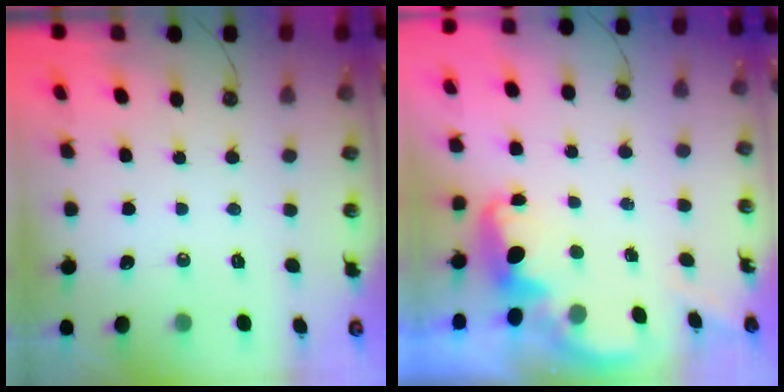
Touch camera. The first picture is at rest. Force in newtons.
{"total": 2.7, "press": 2.6, "slide": 0.8}